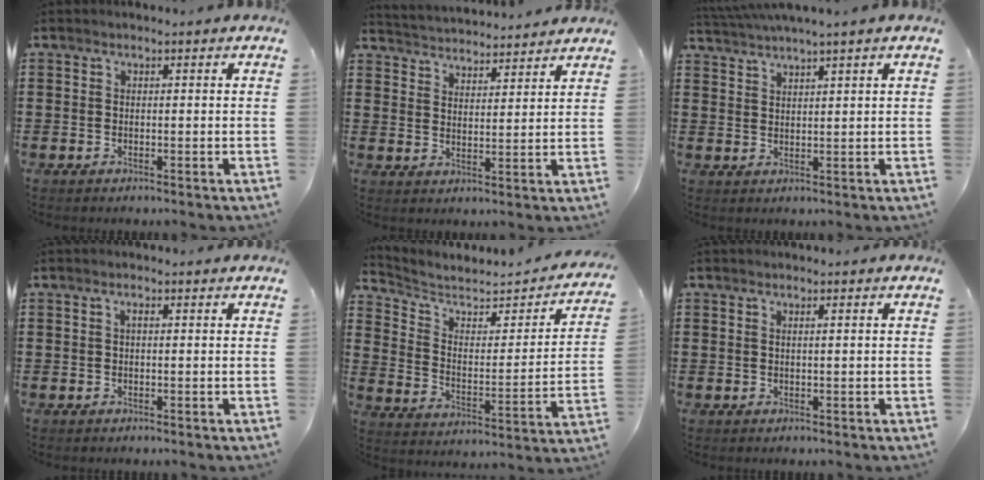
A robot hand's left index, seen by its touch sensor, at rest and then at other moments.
{"total": 3.5, "force": [3.4, 0.0, -0.7], "torque": [-0.004, -0.021, 0.058]}
{"total": 2.8, "force": [2.6, -0.7, 0.7], "torque": [-0.023, -0.003, 0.047]}
{"total": 0.6, "force": [0.2, 0.2, 0.6], "torque": [-0.012, 0.003, 0.003]}
{"total": 4.1, "force": [3.3, 1.6, 1.9], "torque": [-0.059, -0.024, 0.047]}
{"total": 0.7, "force": [0.3, -0.2, 0.7], "torque": [-0.012, -0.004, 0.006]}